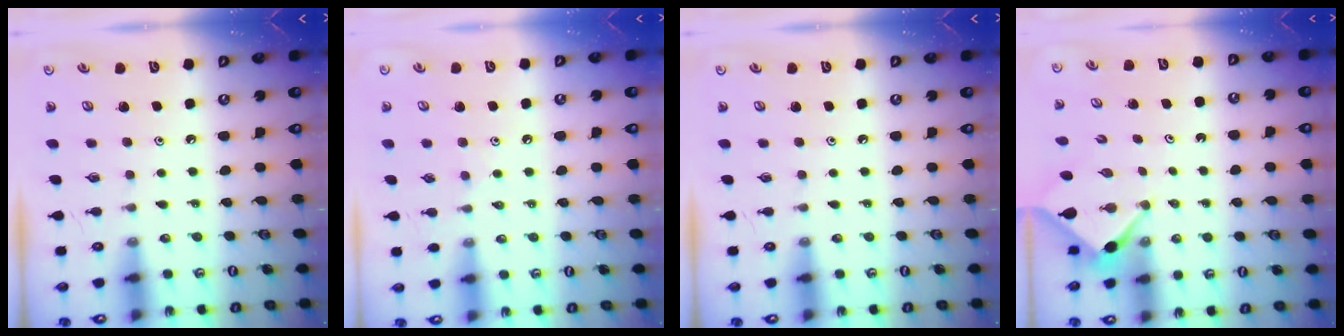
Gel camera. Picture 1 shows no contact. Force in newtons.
{"total": 4.1, "press": 4.1, "slide": 0.6}
{"total": 0.0}
{"total": 2.9, "press": 2.9, "slide": 0.4}